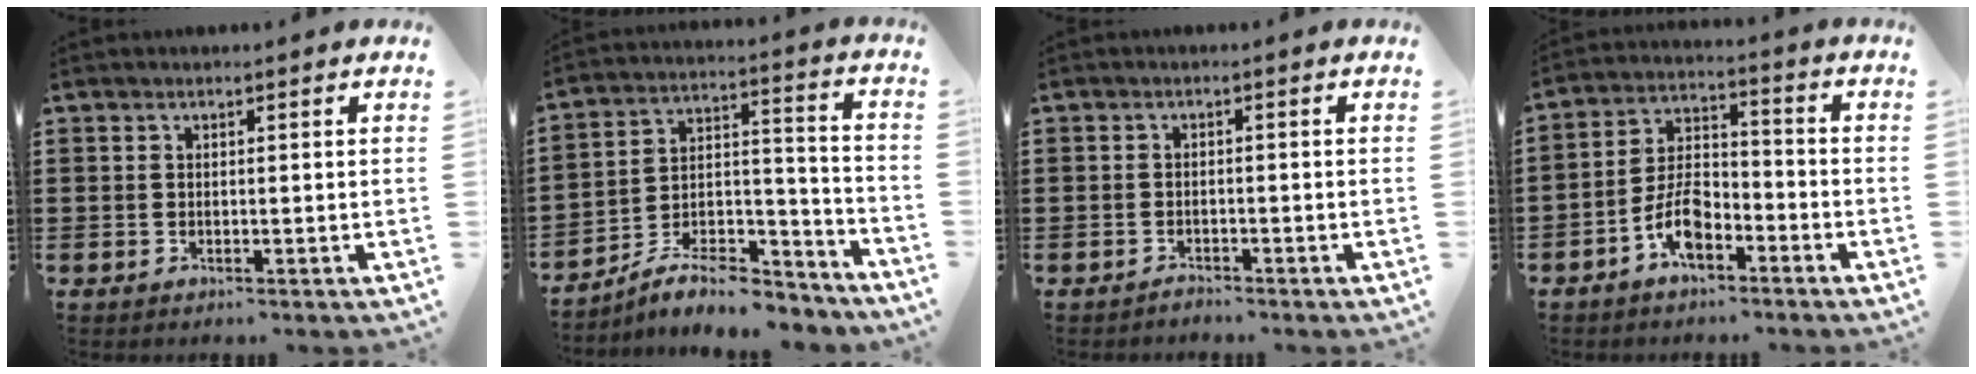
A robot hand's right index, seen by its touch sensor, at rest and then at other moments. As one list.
[{"total": 8.7, "force": [-7.2, 3.3, 3.5], "torque": [-0.049, 0.028, -0.132]}, {"total": 1.3, "force": [-1.3, 0.2, 0.0], "torque": [-0.004, 0.004, -0.027]}, {"total": 7.1, "force": [-4.0, 3.4, 4.8], "torque": [-0.107, 0.010, -0.078]}]